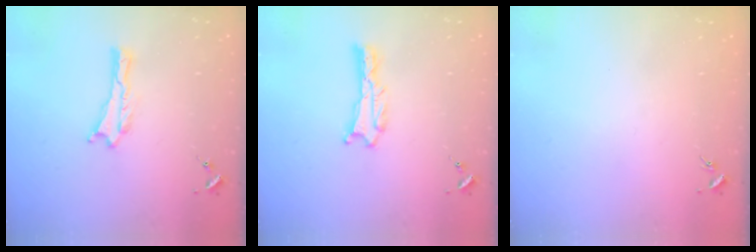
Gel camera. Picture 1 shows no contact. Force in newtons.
{"total": 0.6, "press": 0.6, "slide": 0.1}
{"total": 0.0}